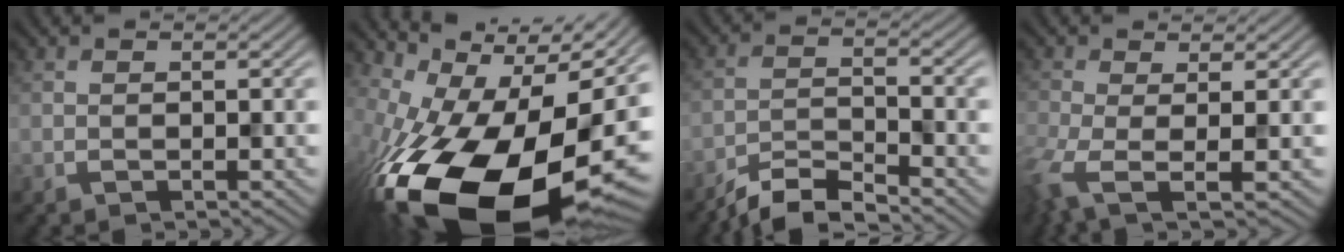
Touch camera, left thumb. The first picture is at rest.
{"total": 18.6, "force": [-6.9, 10.3, 13.9], "torque": [-0.268, -0.047, -0.098]}
{"total": 6.0, "force": [-5.7, 0.9, 1.8], "torque": [-0.031, -0.007, -0.109]}
{"total": 4.7, "force": [-2.0, 1.5, 4.0], "torque": [-0.099, -0.016, -0.039]}